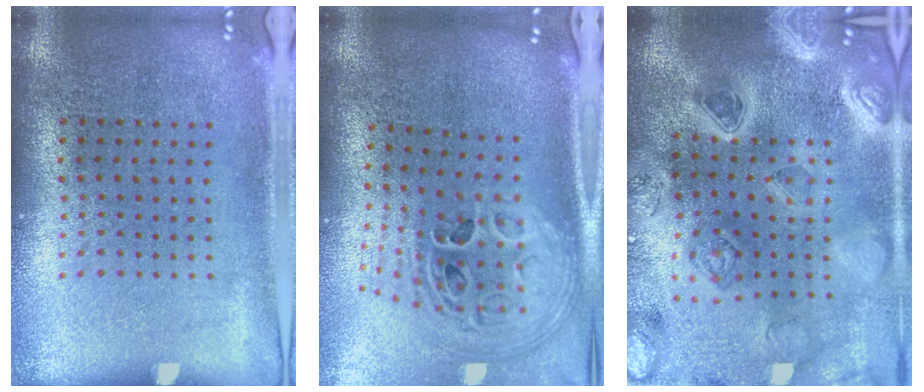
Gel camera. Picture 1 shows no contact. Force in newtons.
{"total": 2.9, "press": 2.0, "slide": 2.1}
{"total": 5.1, "press": 4.3, "slide": 2.8}